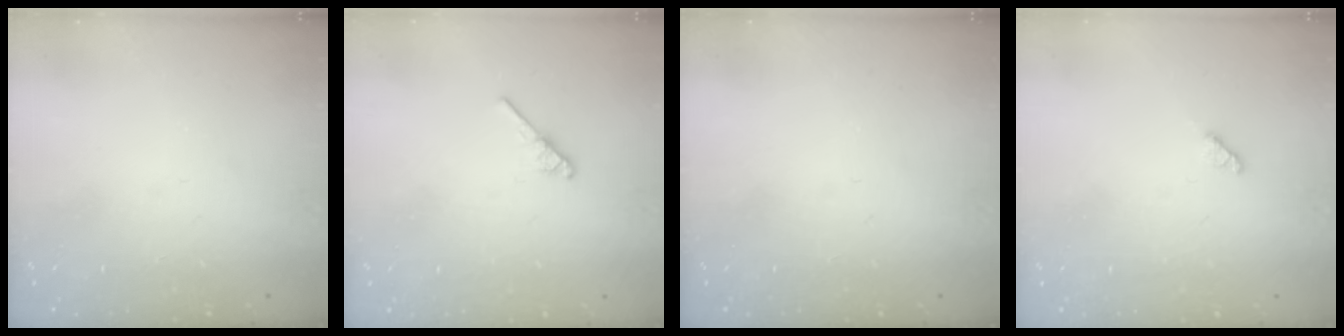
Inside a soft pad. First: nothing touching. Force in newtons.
{"total": 3.7, "press": 3.7, "slide": 0.4}
{"total": 0.0}
{"total": 2.9, "press": 2.9, "slide": 0.3}